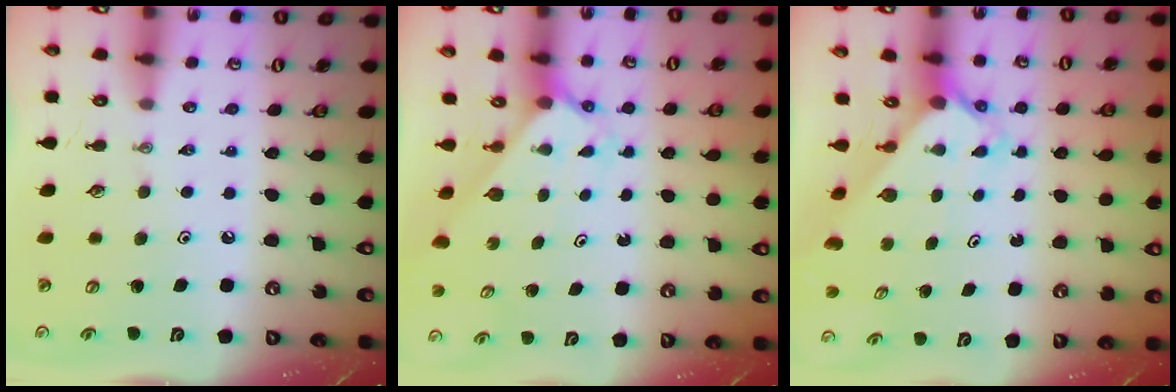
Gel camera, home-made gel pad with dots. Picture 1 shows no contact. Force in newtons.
{"total": 2.0, "press": 2.0, "slide": 0.2}
{"total": 2.4, "press": 2.4, "slide": 0.1}